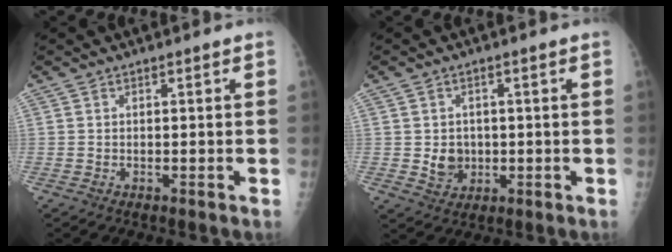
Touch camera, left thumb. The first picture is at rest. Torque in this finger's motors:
{"motor_torque": [-0.05, 0.04, 0.08, 0.03, 0.02]}